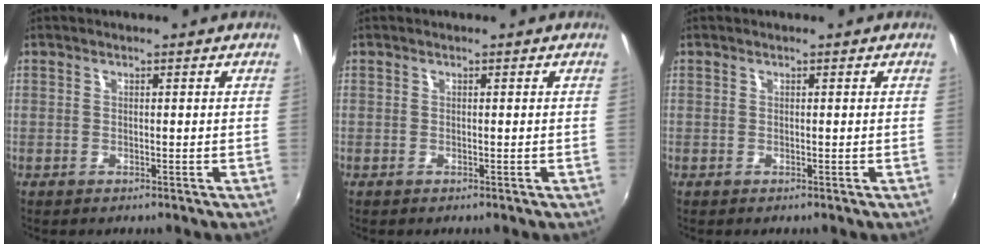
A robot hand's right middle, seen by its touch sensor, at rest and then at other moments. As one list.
[{"total": 0.0}, {"total": 0.0}]